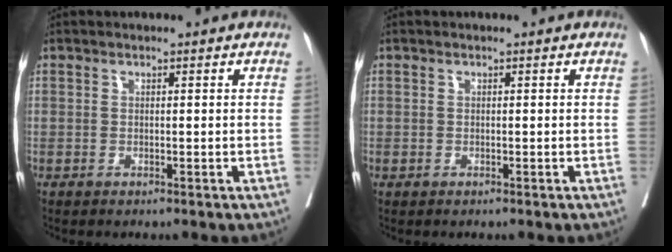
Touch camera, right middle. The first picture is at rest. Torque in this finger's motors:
{"motor_torque": [0.36, -0.36, -0.21, -0.21]}